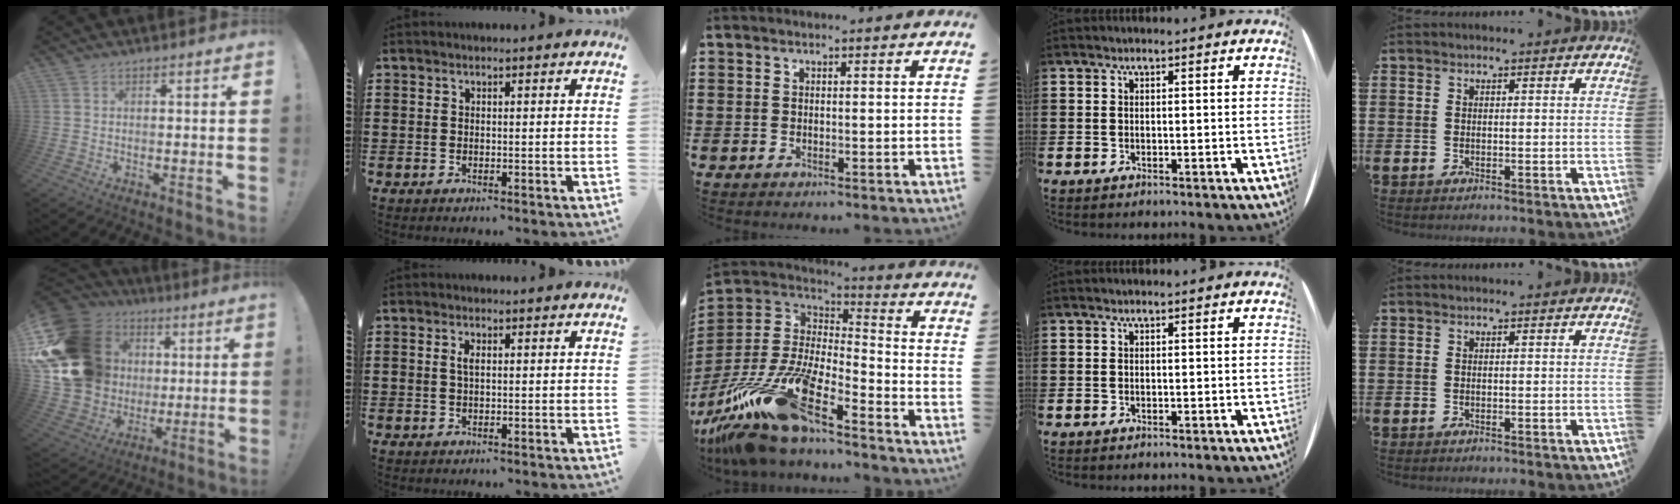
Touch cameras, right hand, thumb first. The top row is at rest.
{"thumb": {"total": 24.1, "force": [5.7, 19.8, 12.6], "torque": [-0.217, -0.018, 0.160]}, "index": {"total": 1.7, "force": [0.3, 0.8, 1.5], "torque": [-0.032, 0.006, 0.004]}, "middle": {"total": 16.9, "force": [-12.8, 3.8, 10.4], "torque": [-0.240, 0.015, -0.244]}}